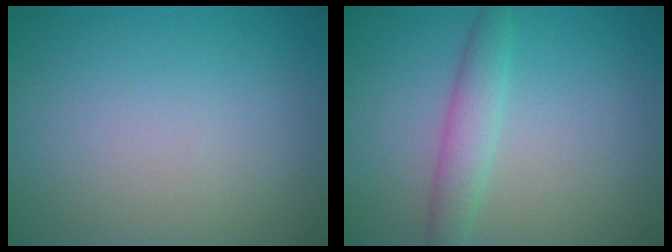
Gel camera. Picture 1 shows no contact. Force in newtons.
{"total": 2.7, "press": 2.7, "slide": 0.2}